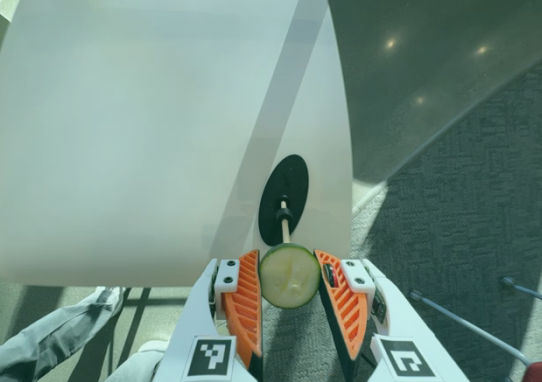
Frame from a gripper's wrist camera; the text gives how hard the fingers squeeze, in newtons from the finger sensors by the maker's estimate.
{"total": 9.8, "left": 9.8, "right": 9.8}